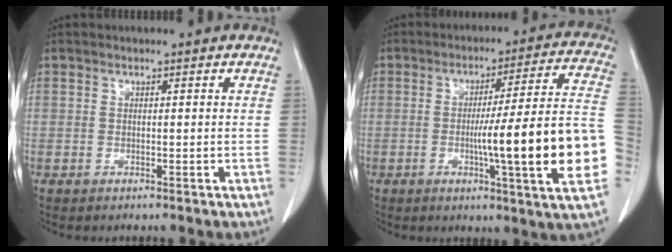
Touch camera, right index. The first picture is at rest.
{"total": 19.4, "force": [-4.0, -0.7, 19.0], "torque": [-0.206, 0.010, -0.057]}